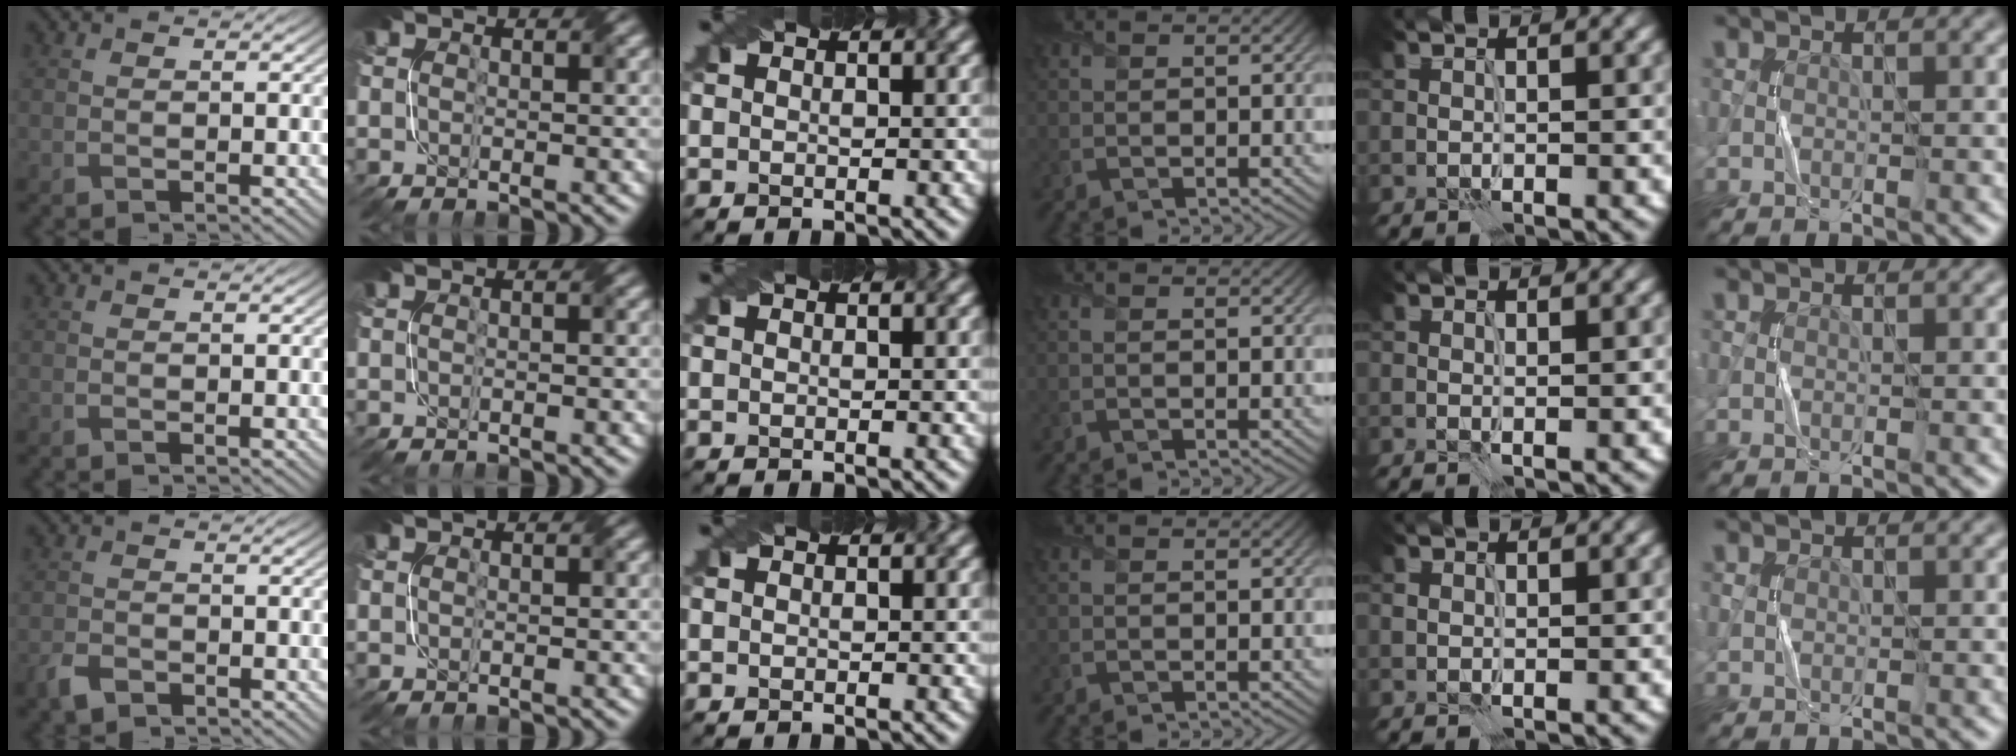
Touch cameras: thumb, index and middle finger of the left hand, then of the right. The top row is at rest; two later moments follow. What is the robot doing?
{"motion": "fold", "object": "napkin"}